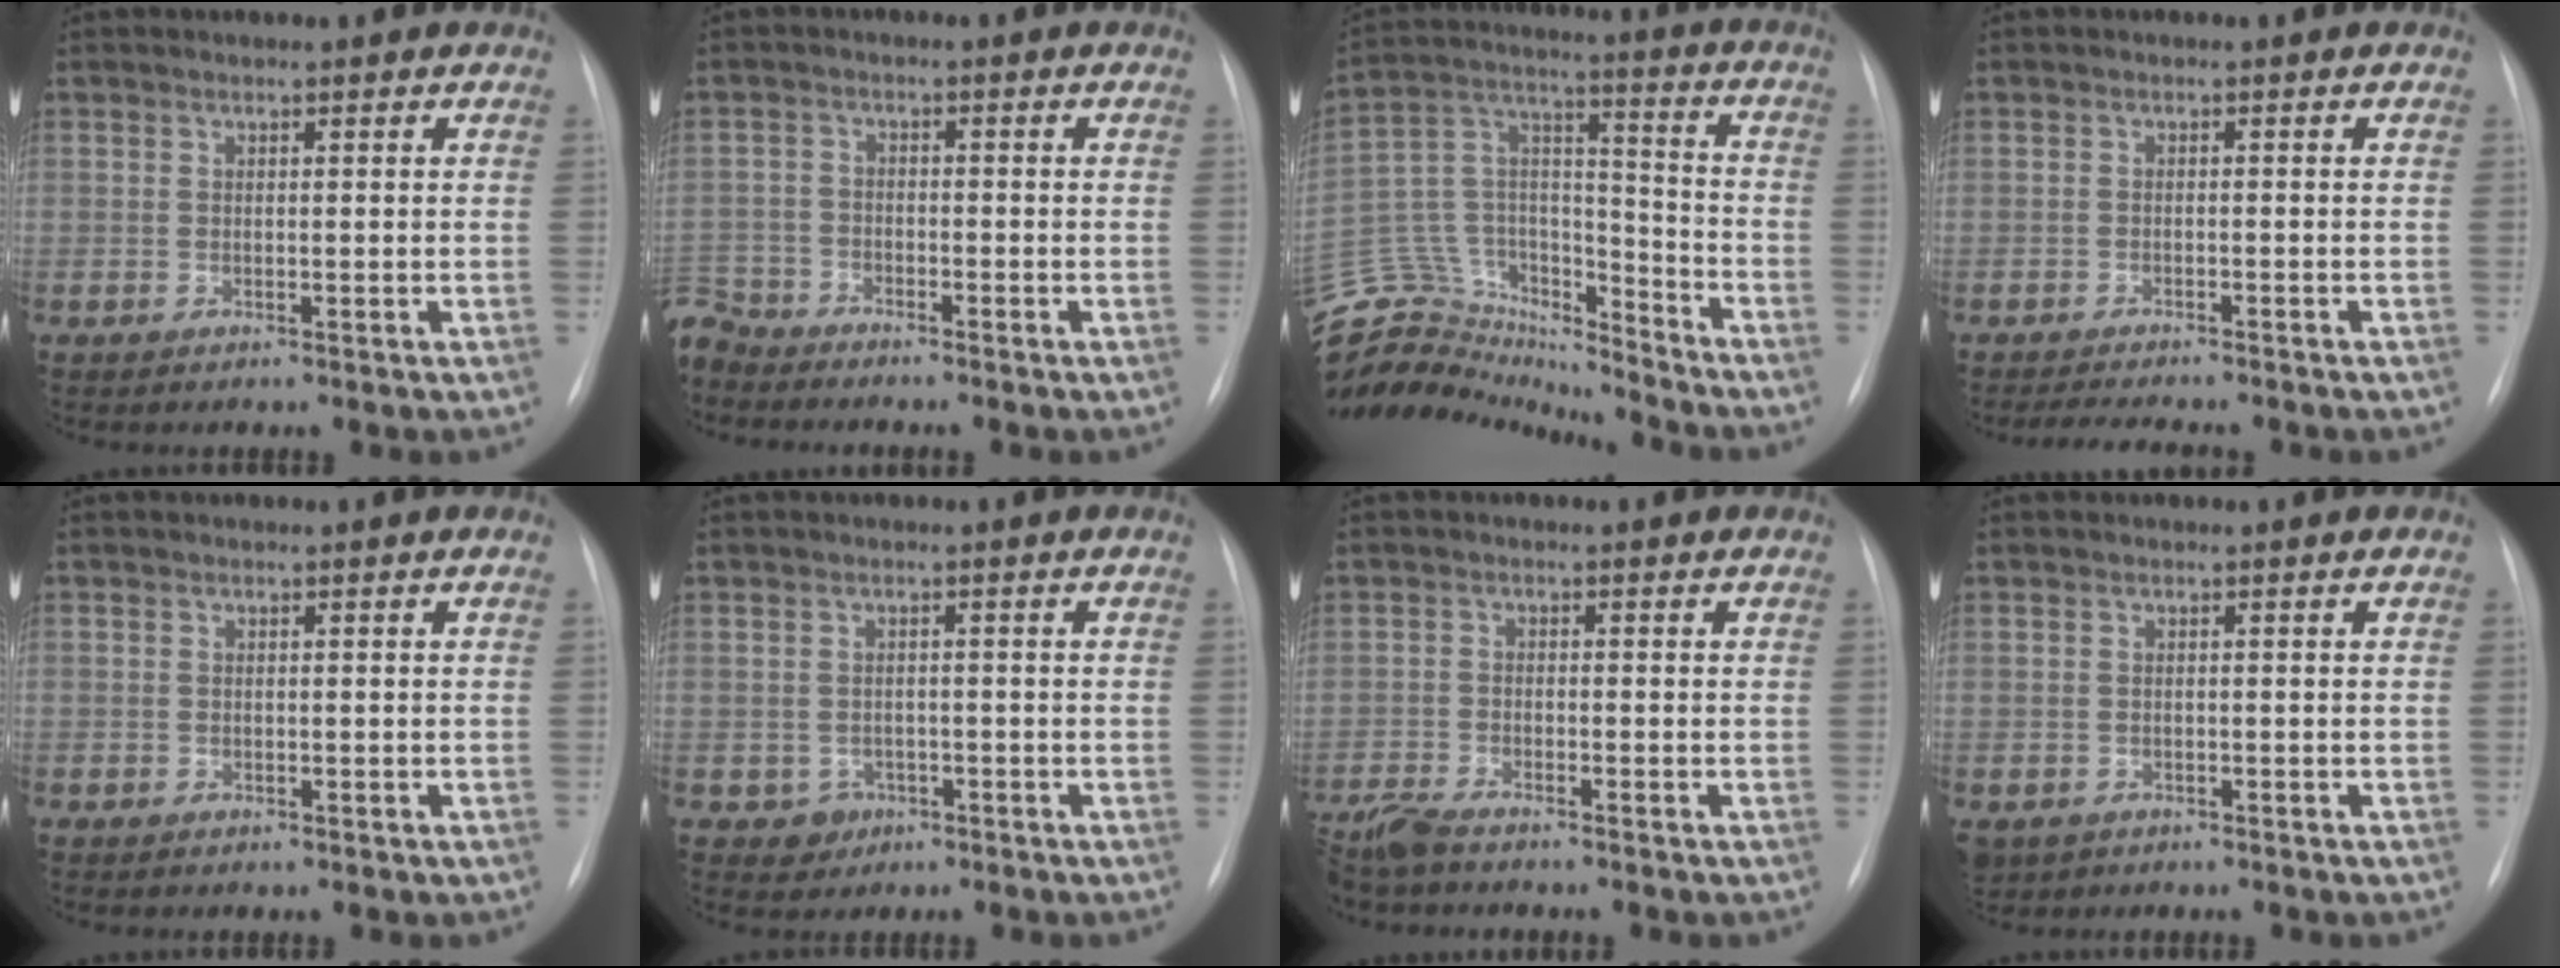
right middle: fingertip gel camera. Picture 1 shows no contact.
{"total": 6.3, "force": [-6.0, 1.7, 0.4], "torque": [-0.007, -0.008, -0.119]}
{"total": 24.5, "force": [-22.6, 7.5, 5.8], "torque": [-0.167, 0.045, -0.364]}
{"total": 5.8, "force": [-5.2, 0.7, 2.4], "torque": [-0.035, -0.010, -0.076]}
{"total": 0.6, "force": [-0.4, 0.5, 0.1], "torque": [-0.004, 0.003, -0.007]}
{"total": 2.6, "force": [-1.2, 2.3, 0.3], "torque": [0.002, 0.009, -0.012]}
{"total": 4.4, "force": [-4.1, 0.4, 1.7], "torque": [-0.033, -0.017, -0.079]}
{"total": 4.5, "force": [-2.6, 3.4, 1.1], "torque": [-0.024, 0.000, -0.038]}